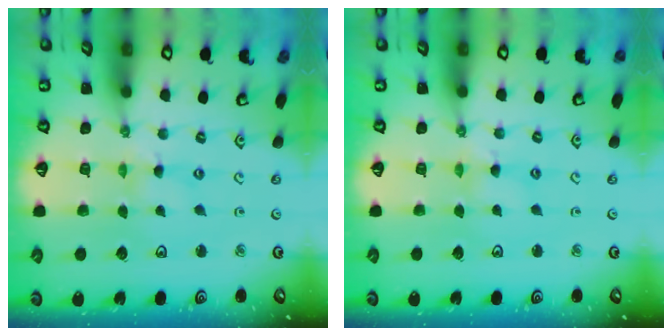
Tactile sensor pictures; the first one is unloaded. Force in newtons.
{"total": 2.2, "press": 2.2, "slide": 0.3}